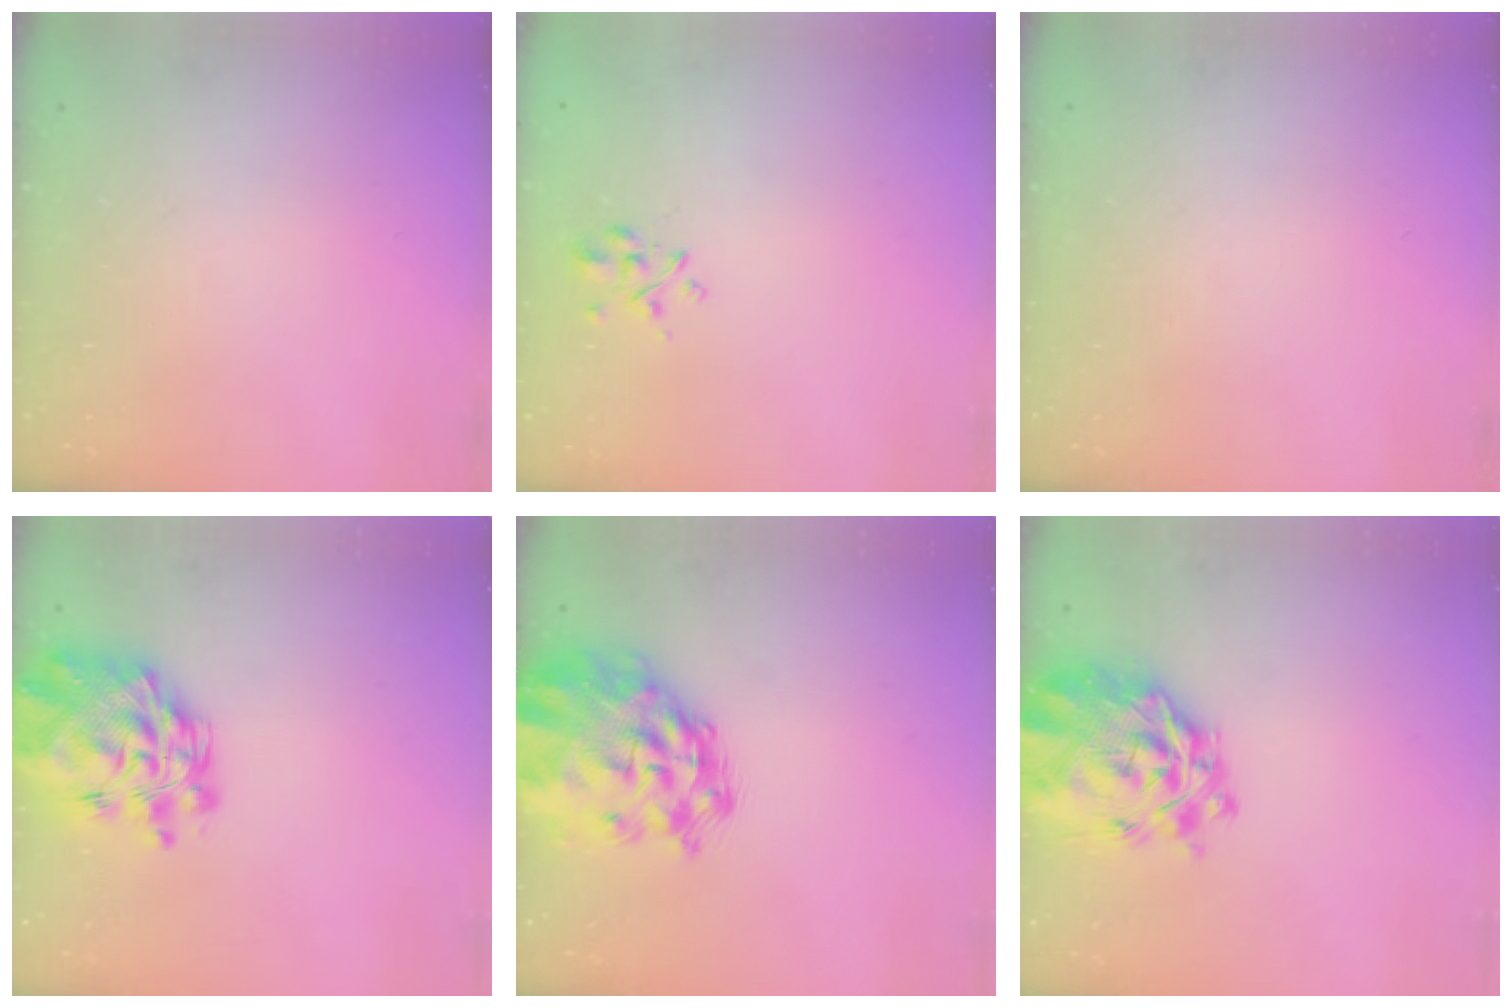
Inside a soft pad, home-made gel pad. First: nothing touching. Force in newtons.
{"total": 2.6, "press": 2.4, "slide": 1.0}
{"total": 0.0}
{"total": 15.0, "press": 14.1, "slide": 5.1}
{"total": 12.3, "press": 11.7, "slide": 4.0}
{"total": 8.6, "press": 8.1, "slide": 2.9}